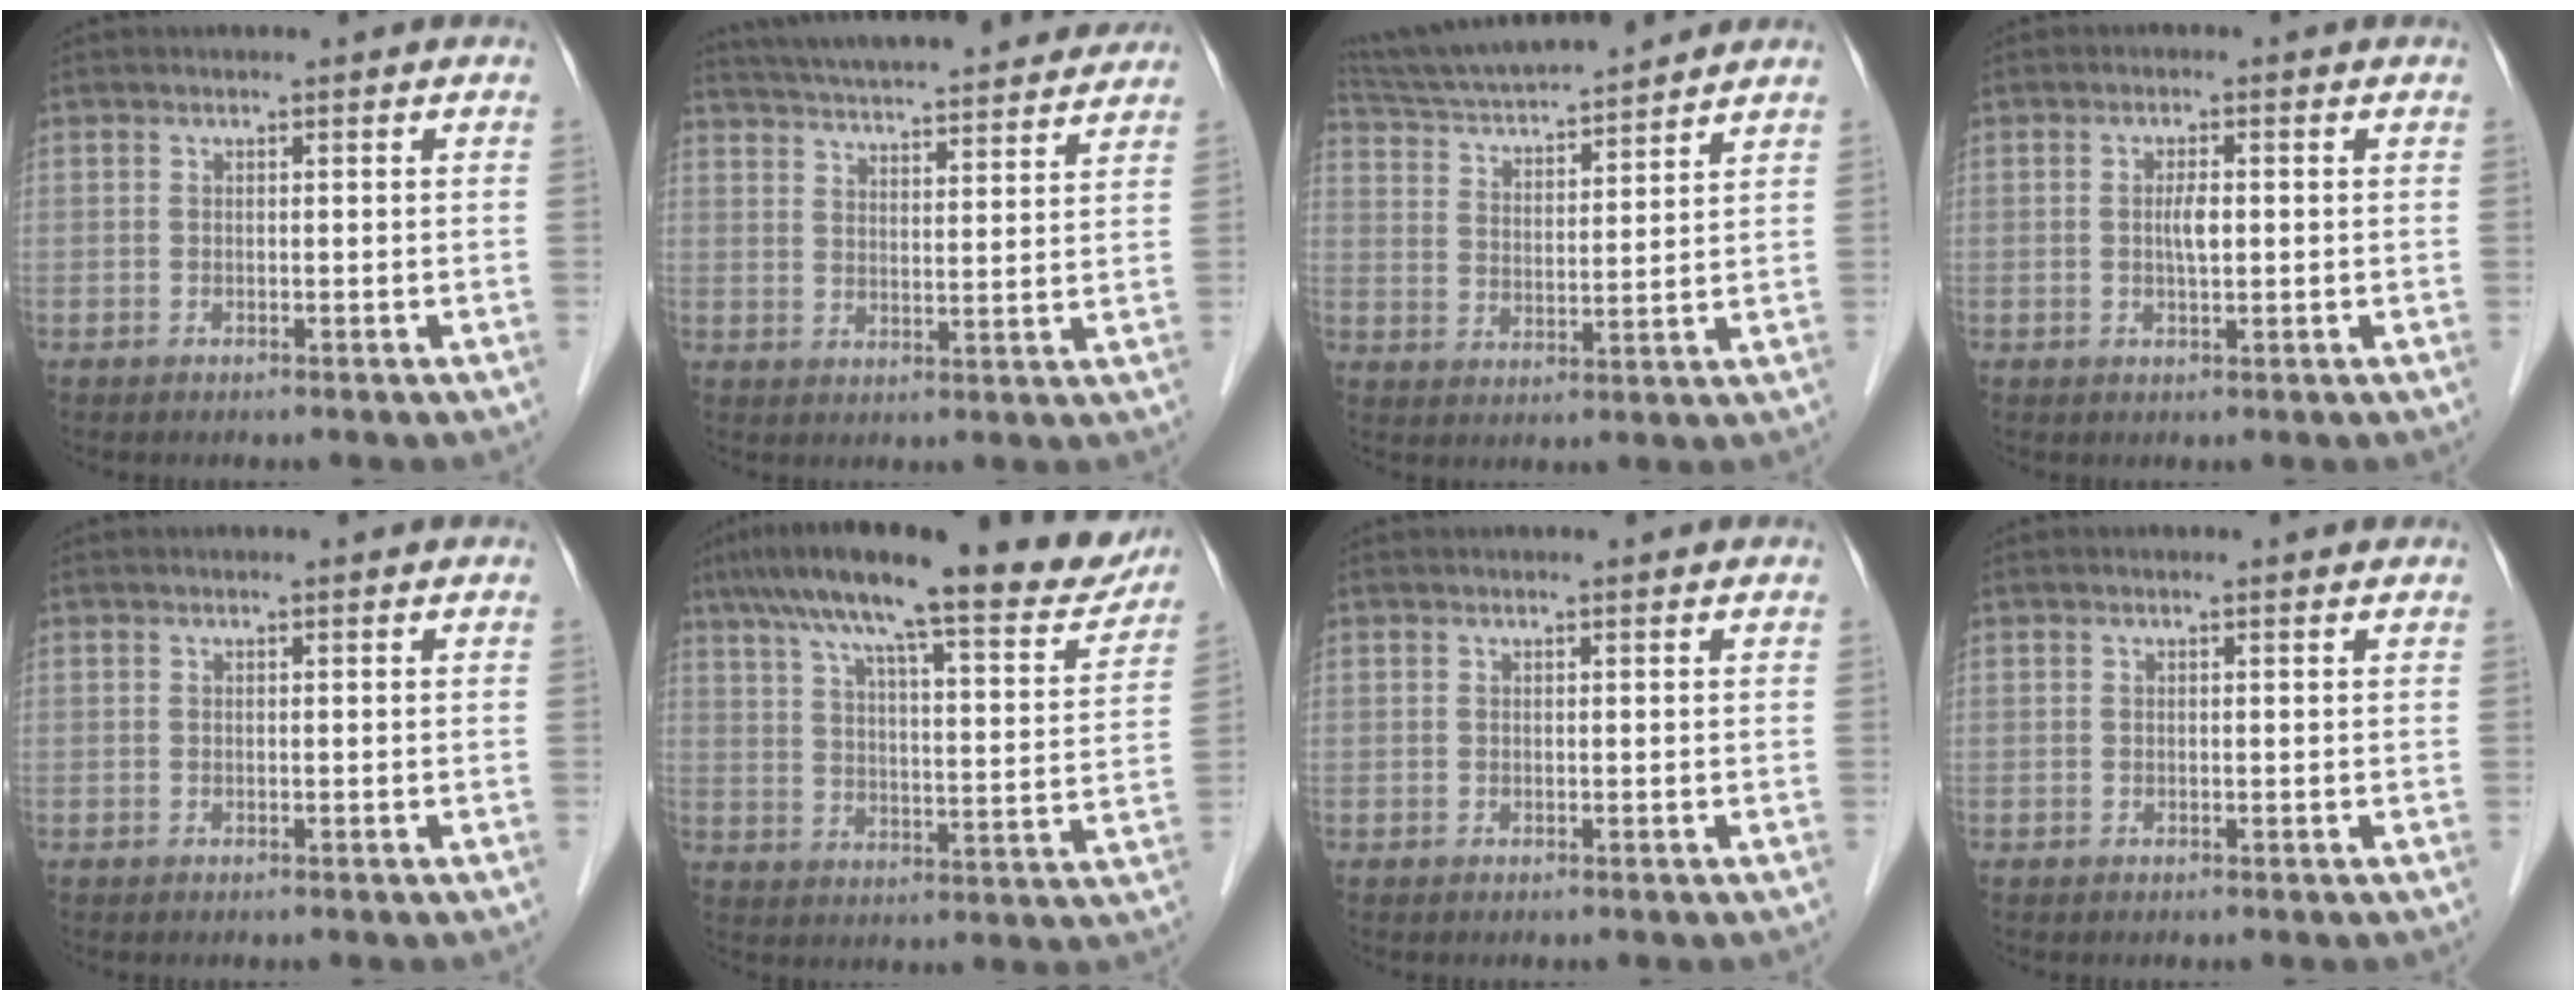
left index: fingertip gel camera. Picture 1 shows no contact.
{"total": 23.5, "force": [21.6, 2.8, 8.9], "torque": [-0.150, 0.013, 0.293]}
{"total": 15.9, "force": [14.6, 1.1, 6.1], "torque": [-0.115, 0.021, 0.244]}
{"total": 2.5, "force": [0.1, 0.6, 2.4], "torque": [-0.045, 0.001, 0.003]}
{"total": 0.8, "force": [0.8, -0.1, 0.2], "torque": [-0.007, 0.008, 0.014]}
{"total": 21.6, "force": [17.6, 3.1, 12.1], "torque": [-0.187, 0.016, 0.243]}
{"total": 1.7, "force": [1.7, -0.1, 0.4], "torque": [-0.007, 0.015, 0.024]}
{"total": 1.5, "force": [1.4, 0.0, 0.4], "torque": [-0.012, 0.008, 0.016]}